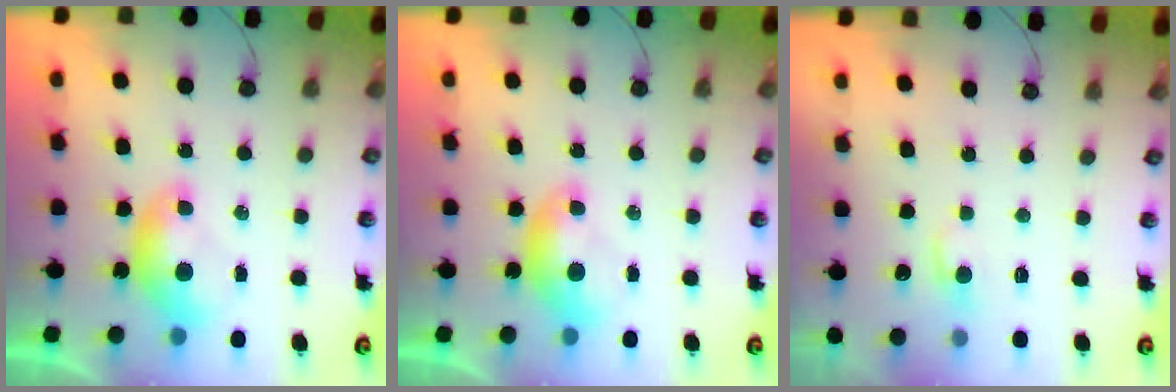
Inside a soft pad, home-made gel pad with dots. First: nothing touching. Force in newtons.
{"total": 0.0}
{"total": 0.0}